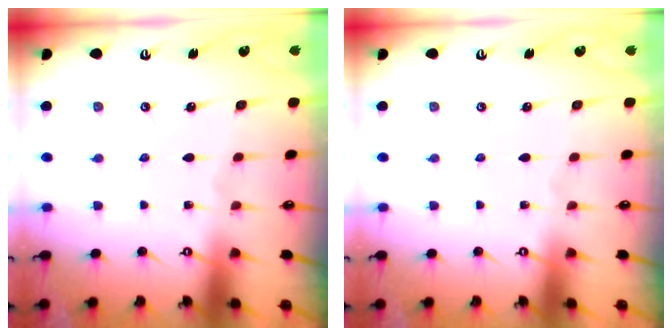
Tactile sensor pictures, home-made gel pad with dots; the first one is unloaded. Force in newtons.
{"total": 0.0}